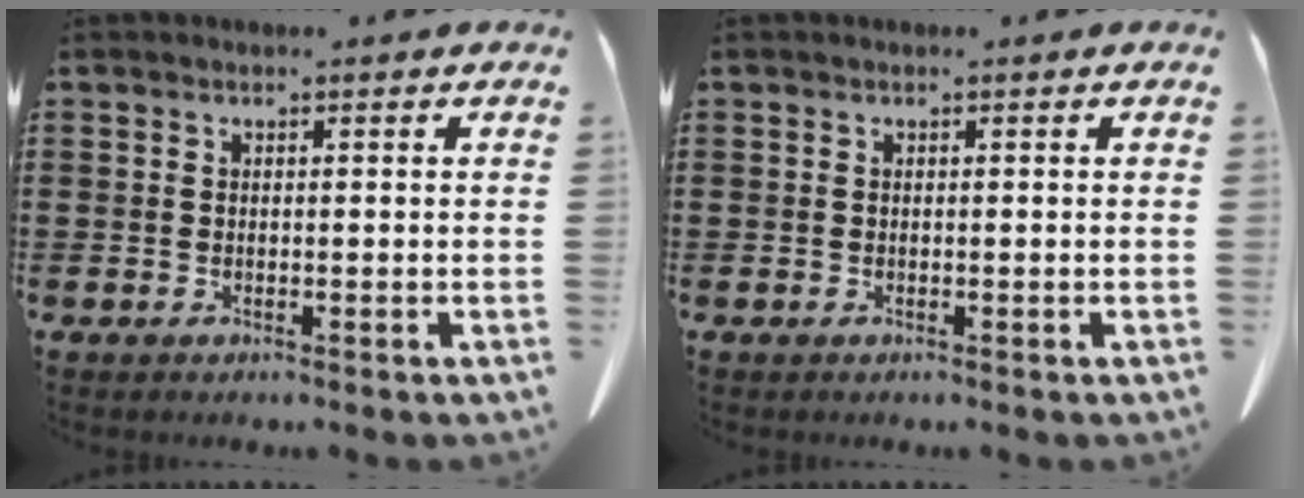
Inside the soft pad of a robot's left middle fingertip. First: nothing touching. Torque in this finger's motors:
{"motor_torque": [-0.33, -0.38, 0.05, 0.01]}